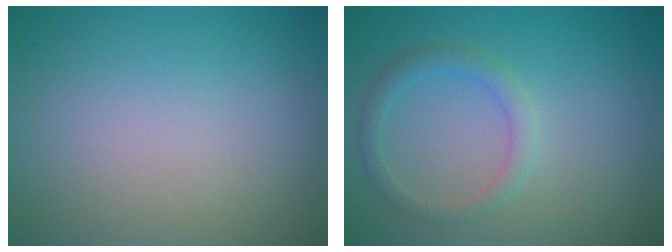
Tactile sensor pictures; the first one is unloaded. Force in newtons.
{"total": 1.9, "press": 1.9, "slide": 0.1}